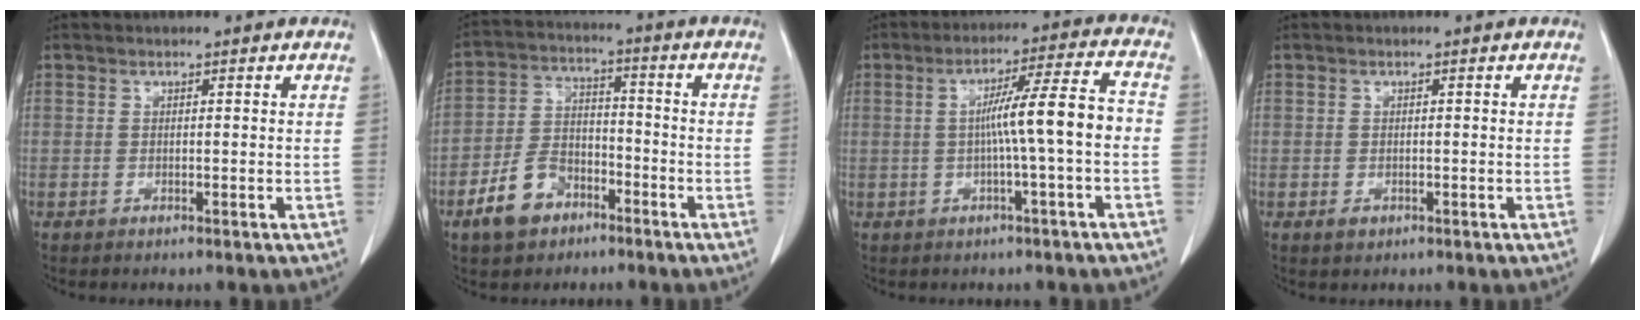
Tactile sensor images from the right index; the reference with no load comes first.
{"total": 8.6, "force": [-5.0, 5.6, 4.1], "torque": [-0.093, 0.015, -0.087]}
{"total": 8.8, "force": [-1.1, -0.7, 8.7], "torque": [-0.140, 0.020, -0.016]}
{"total": 1.1, "force": [-0.5, 0.9, 0.6], "torque": [-0.008, 0.001, -0.002]}